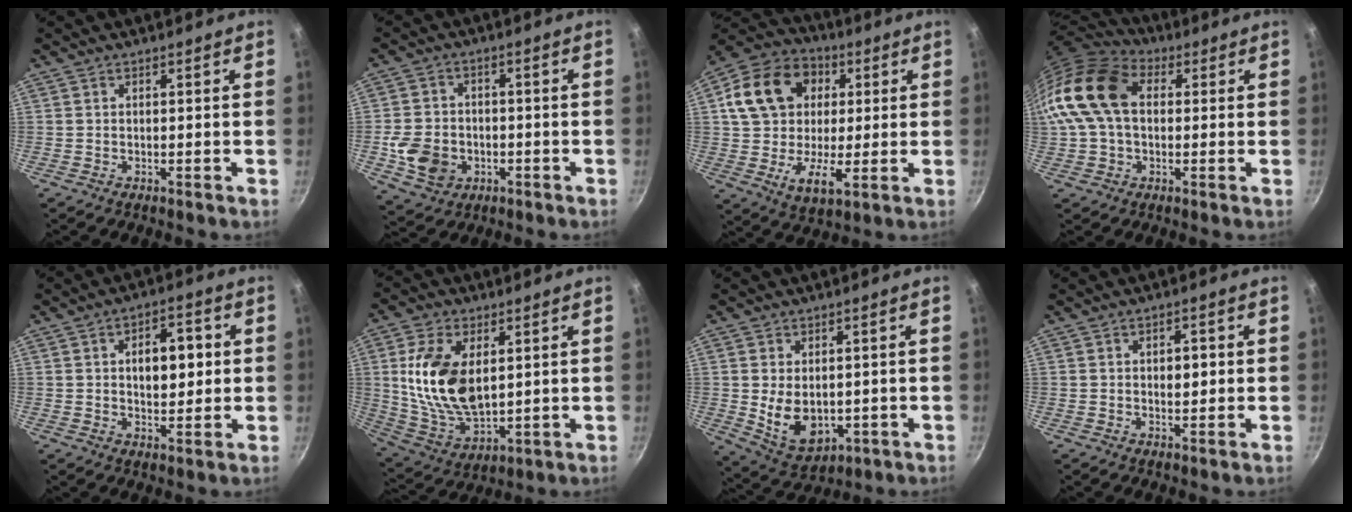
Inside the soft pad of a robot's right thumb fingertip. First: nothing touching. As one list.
[{"total": 9.5, "force": [-2.4, 7.7, 5.1], "torque": [-0.083, 0.015, -0.036]}, {"total": 19.2, "force": [4.3, 14.4, 11.9], "torque": [-0.187, 0.018, 0.064]}, {"total": 16.8, "force": [2.0, 11.6, 12.0], "torque": [-0.220, 0.031, 0.019]}, {"total": 9.0, "force": [1.3, 5.2, 7.3], "torque": [-0.071, 0.005, 0.018]}, {"total": 16.6, "force": [3.2, 9.6, 13.2], "torque": [-0.239, -0.023, 0.074]}, {"total": 9.4, "force": [-0.2, 6.4, 6.9], "torque": [-0.103, -0.015, 0.024]}, {"total": 3.4, "force": [0.4, 1.9, 2.7], "torque": [-0.027, 0.002, 0.005]}]